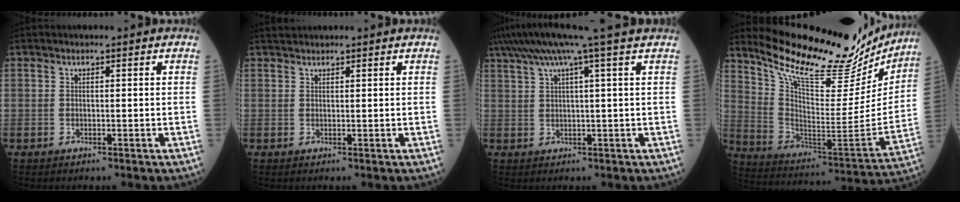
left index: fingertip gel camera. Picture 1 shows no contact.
{"total": 2.0, "force": [2.0, 0.3, 0.3], "torque": [-0.004, 0.026, 0.036]}
{"total": 8.9, "force": [6.2, -2.2, 5.9], "torque": [-0.100, 0.027, 0.089]}
{"total": 25.1, "force": [22.1, 5.9, 10.4], "torque": [-0.174, -0.046, 0.323]}